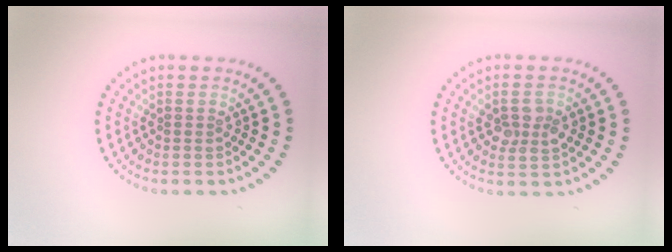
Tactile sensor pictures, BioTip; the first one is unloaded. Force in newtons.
{"total": 2.4, "press": 2.4, "slide": 0.1}